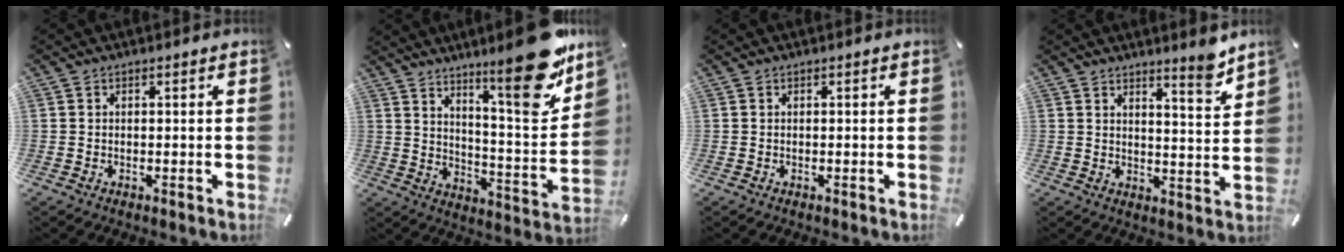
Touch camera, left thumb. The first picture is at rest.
{"total": 20.0, "force": [14.6, 3.9, 13.1], "torque": [-0.173, -0.125, 0.232]}
{"total": 0.0}
{"total": 6.3, "force": [5.6, 0.3, 2.8], "torque": [-0.031, -0.052, 0.090]}